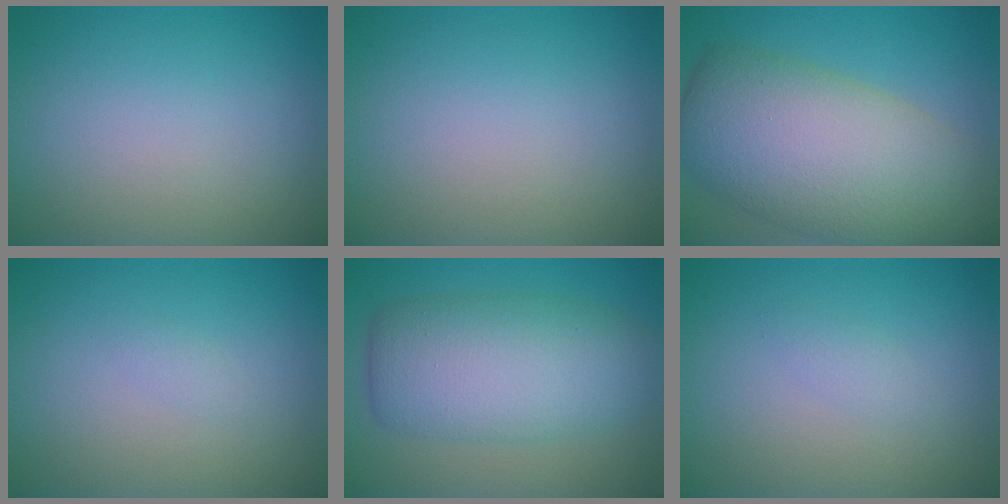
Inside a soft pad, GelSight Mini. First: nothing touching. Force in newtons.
{"total": 0.0}
{"total": 12.4, "press": 12.3, "slide": 0.8}
{"total": 0.6, "press": 0.6, "slide": 0.1}
{"total": 7.9, "press": 7.9, "slide": 0.3}
{"total": 0.9, "press": 0.9, "slide": 0.0}